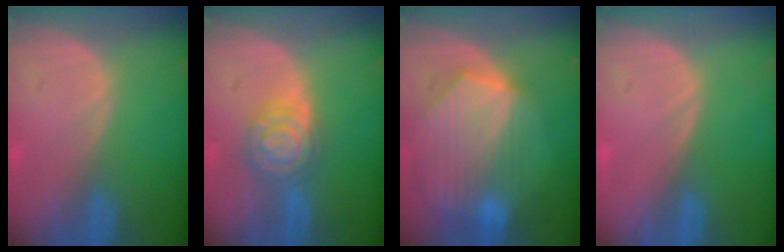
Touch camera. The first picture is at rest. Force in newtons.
{"total": 6.5, "press": 6.5, "slide": 0.5}
{"total": 10.0, "press": 8.8, "slide": 4.7}
{"total": 0.0}